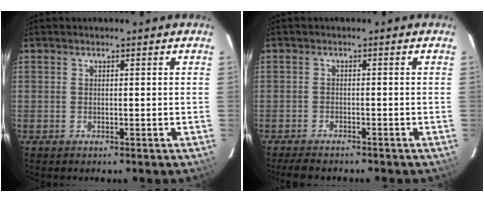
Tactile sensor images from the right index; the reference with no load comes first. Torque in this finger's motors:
{"motor_torque": [0.25, -0.18, 0.15, 0.06]}